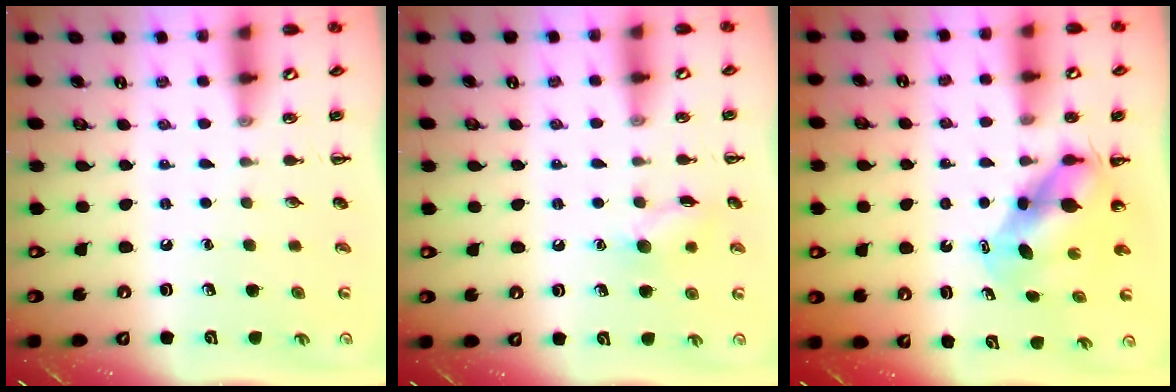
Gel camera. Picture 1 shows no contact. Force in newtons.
{"total": 8.1, "press": 8.0, "slide": 0.6}
{"total": 6.3, "press": 6.2, "slide": 1.3}